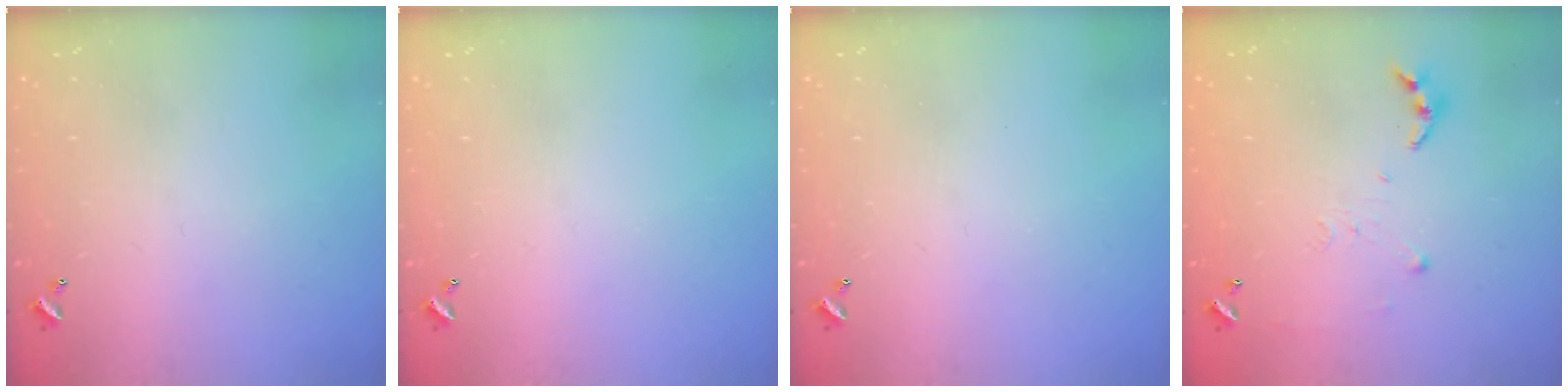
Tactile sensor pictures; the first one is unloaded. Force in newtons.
{"total": 0.0}
{"total": 0.0}
{"total": 5.8, "press": 5.8, "slide": 0.6}